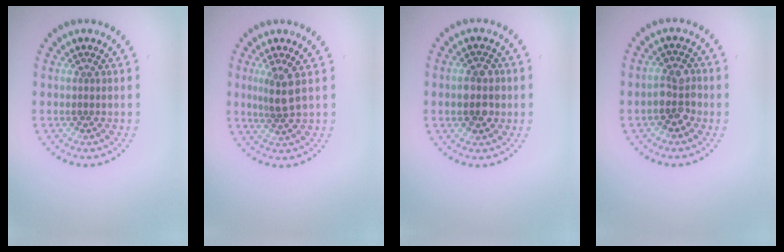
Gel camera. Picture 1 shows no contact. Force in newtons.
{"total": 2.2, "press": 1.7, "slide": 1.5}
{"total": 3.0, "press": 3.0, "slide": 0.1}
{"total": 2.8, "press": 2.7, "slide": 0.9}